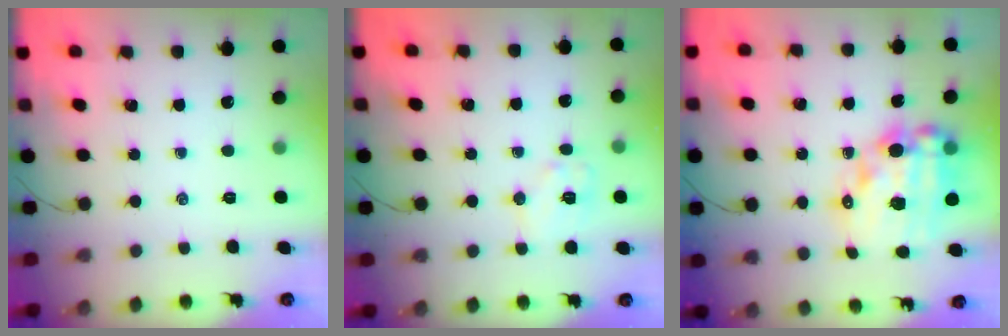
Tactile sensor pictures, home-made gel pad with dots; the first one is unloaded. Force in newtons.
{"total": 8.1, "press": 8.0, "slide": 1.4}
{"total": 18.8, "press": 18.3, "slide": 4.1}